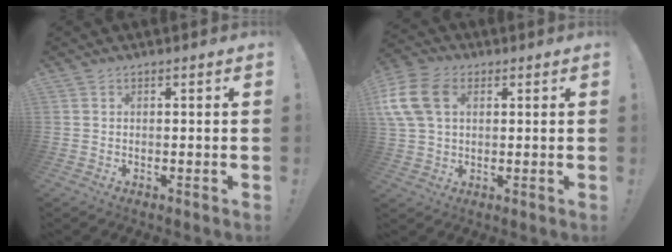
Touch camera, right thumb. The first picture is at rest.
{"total": 13.7, "force": [3.5, 9.5, 9.2], "torque": [-0.205, -0.001, 0.068]}